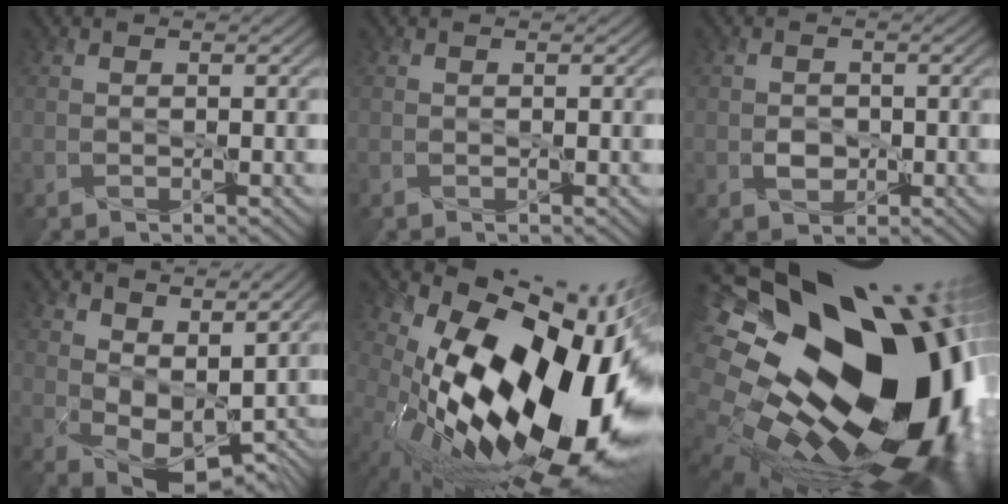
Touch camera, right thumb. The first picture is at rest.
{"total": 0.0}
{"total": 2.0, "force": [-0.4, 1.6, 1.0], "torque": [-0.017, -0.001, -0.009]}
{"total": 9.8, "force": [4.6, 5.6, 6.6], "torque": [-0.120, -0.007, 0.090]}
{"total": 21.6, "force": [-0.4, 11.5, 18.3], "torque": [-0.316, -0.018, -0.003]}
{"total": 22.7, "force": [2.9, 16.0, 15.9], "torque": [-0.291, -0.044, 0.048]}